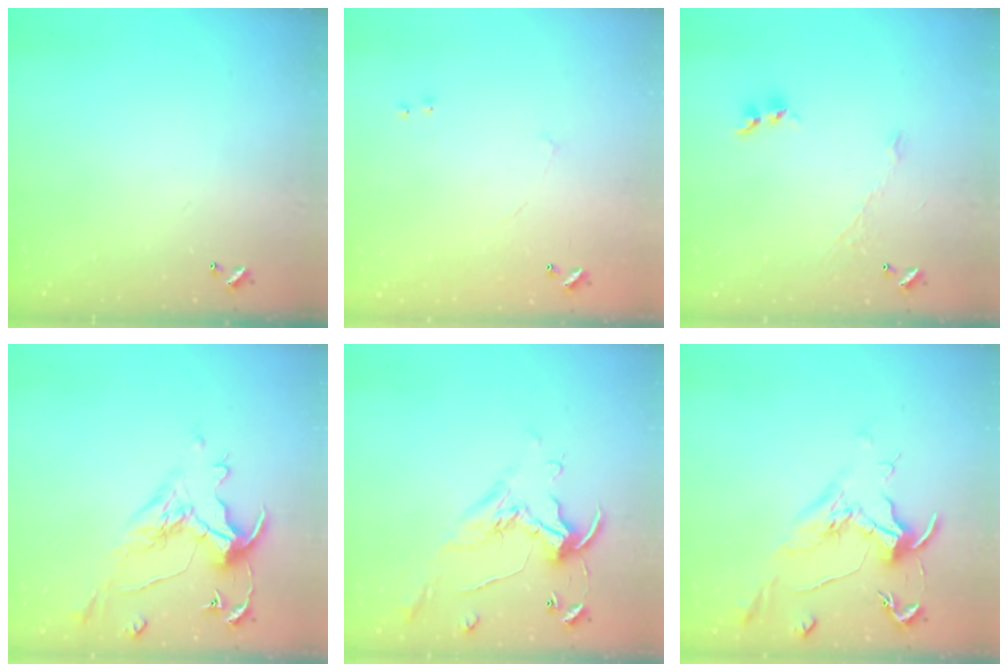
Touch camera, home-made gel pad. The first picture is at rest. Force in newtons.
{"total": 6.3, "press": 6.3, "slide": 0.7}
{"total": 2.9, "press": 2.8, "slide": 0.5}
{"total": 1.0, "press": 0.2, "slide": 1.0}
{"total": 1.1, "press": 0.8, "slide": 0.8}
{"total": 1.7, "press": 1.6, "slide": 0.6}